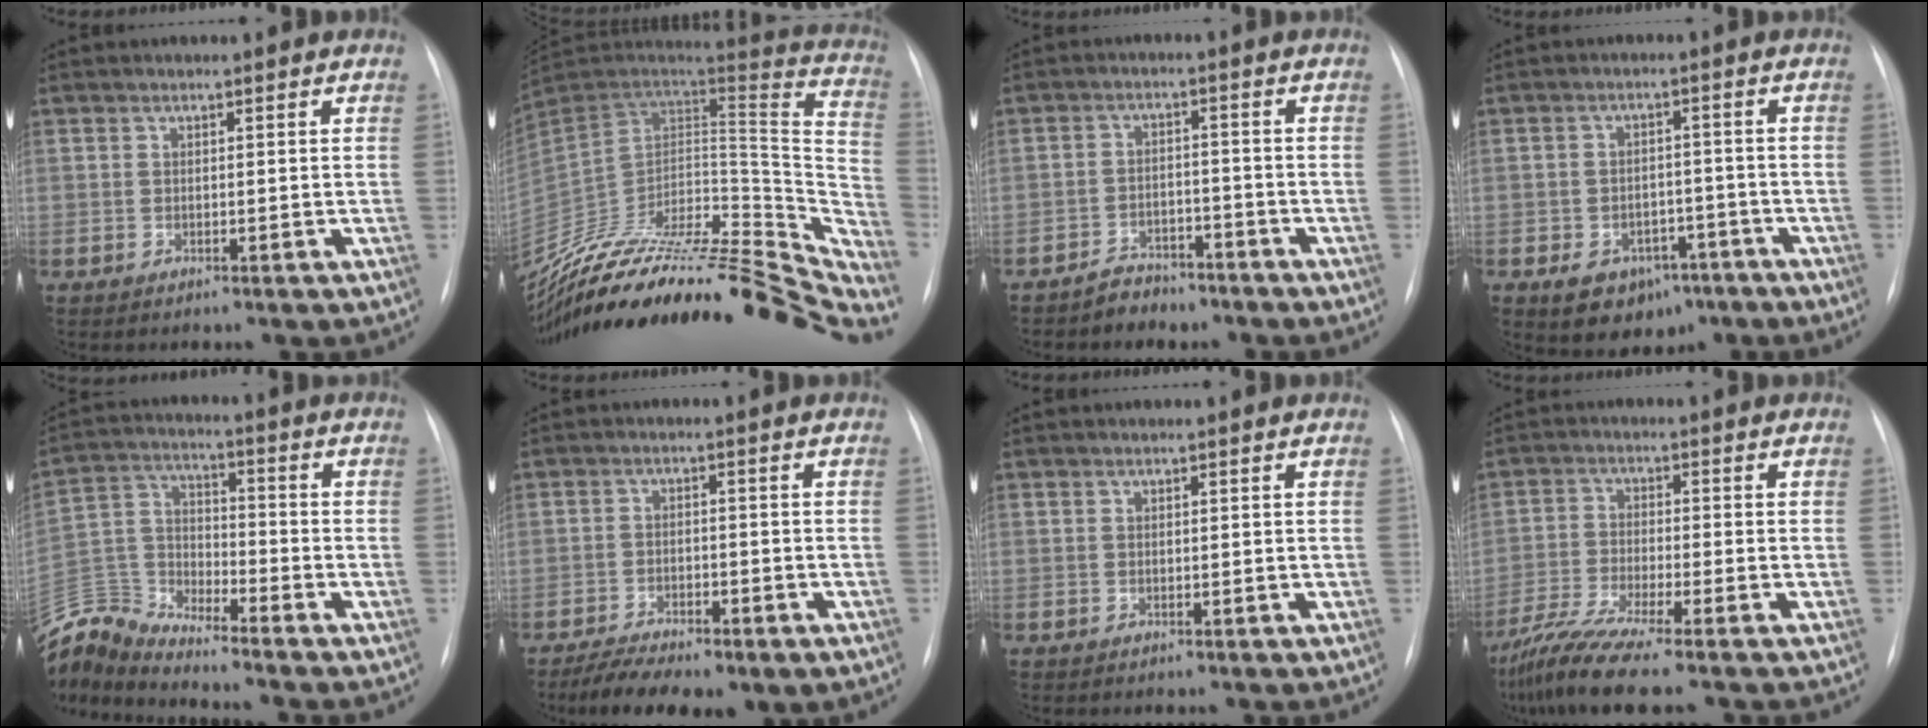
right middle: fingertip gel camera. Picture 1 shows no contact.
{"total": 39.3, "force": [-34.8, 6.0, 17.2], "torque": [-0.198, -0.036, -0.494]}
{"total": 4.2, "force": [-3.5, 2.3, 0.5], "torque": [-0.015, 0.006, -0.055]}
{"total": 8.1, "force": [-4.7, 5.4, 3.8], "torque": [-0.052, 0.013, -0.058]}
{"total": 11.1, "force": [-11.1, -0.6, 0.6], "torque": [-0.029, 0.030, -0.225]}
{"total": 10.1, "force": [-7.0, 3.6, 6.3], "torque": [-0.107, -0.006, -0.107]}
{"total": 0.0}
{"total": 9.7, "force": [-7.6, -0.7, 6.0], "torque": [-0.113, -0.033, -0.137]}